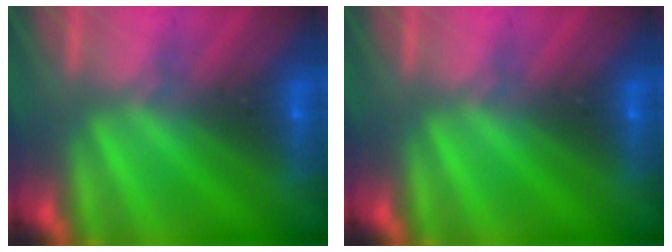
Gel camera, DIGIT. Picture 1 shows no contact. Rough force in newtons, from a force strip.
{"total": 0.0}